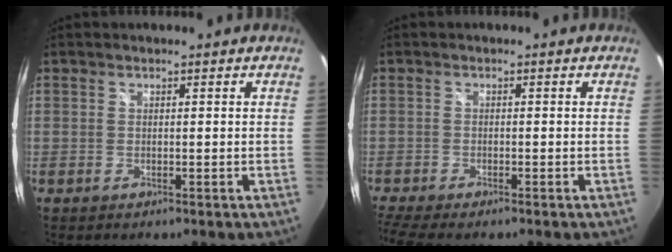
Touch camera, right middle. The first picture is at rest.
{"total": 5.0, "force": [-4.2, 0.1, 2.8], "torque": [-0.071, -0.028, -0.076]}